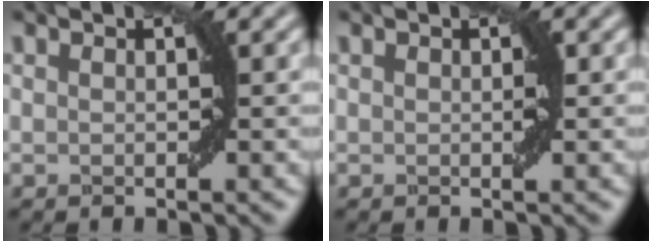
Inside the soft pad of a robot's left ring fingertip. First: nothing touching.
{"total": 0.6, "force": [0.0, 0.0, 0.6], "torque": [-0.009, 0.000, 0.001]}